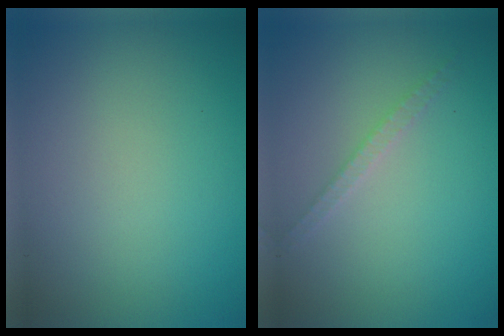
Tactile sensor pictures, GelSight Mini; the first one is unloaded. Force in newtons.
{"total": 1.3, "press": 1.3, "slide": 0.2}